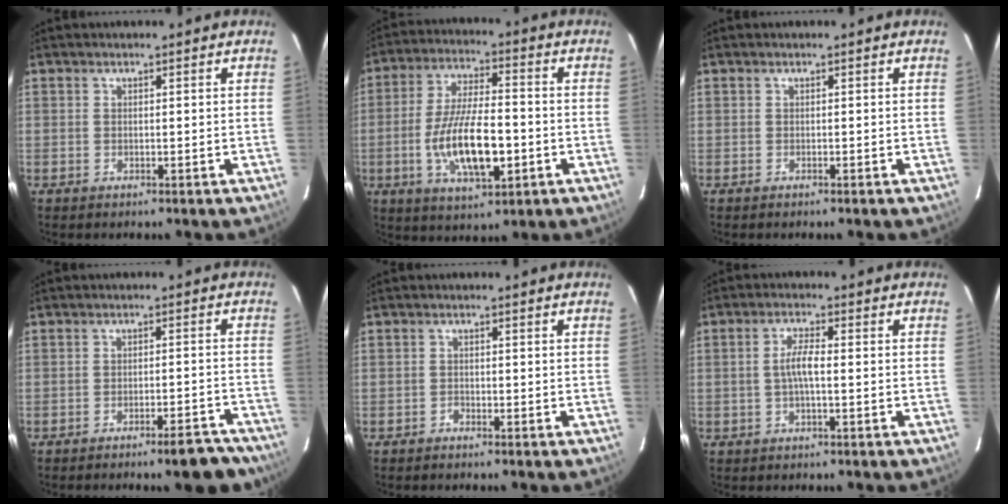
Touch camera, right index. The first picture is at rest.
{"total": 14.2, "force": [-3.6, 4.8, 12.9], "torque": [-0.253, -0.009, -0.058]}
{"total": 0.0}
{"total": 7.8, "force": [-6.8, 1.7, 3.4], "torque": [-0.042, 0.018, -0.075]}
{"total": 1.1, "force": [-0.9, 0.5, -0.2], "torque": [0.001, 0.005, -0.018]}
{"total": 3.5, "force": [-0.5, 0.6, 3.4], "torque": [-0.068, 0.006, -0.008]}